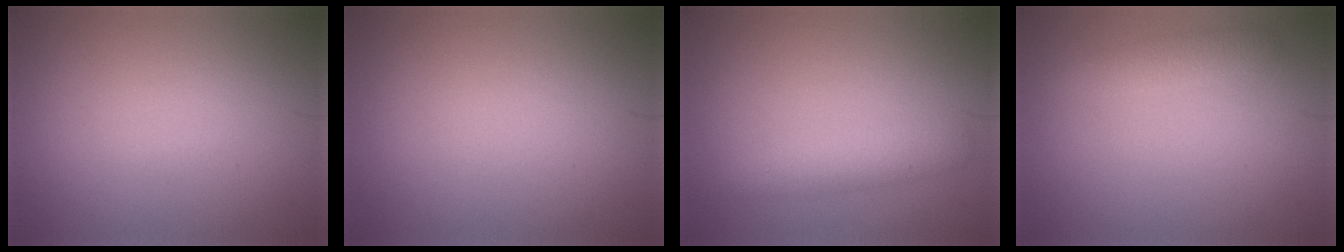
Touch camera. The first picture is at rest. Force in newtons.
{"total": 0.0}
{"total": 2.5, "press": 2.5, "slide": 0.0}
{"total": 1.7, "press": 1.7, "slide": 0.0}